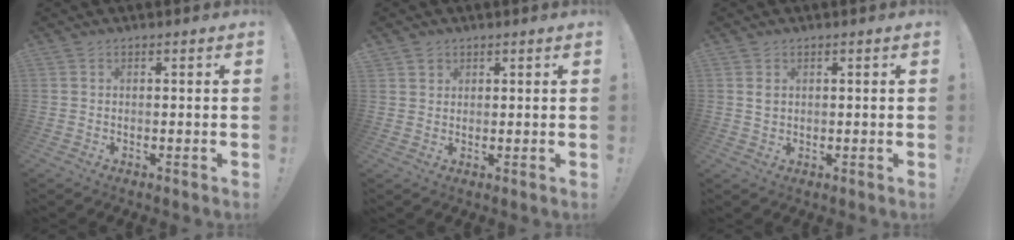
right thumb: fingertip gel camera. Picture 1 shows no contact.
{"total": 2.2, "force": [1.4, 1.6, 0.2], "torque": [0.004, -0.009, 0.025]}
{"total": 1.7, "force": [0.8, 1.1, 0.9], "torque": [-0.012, 0.001, 0.013]}